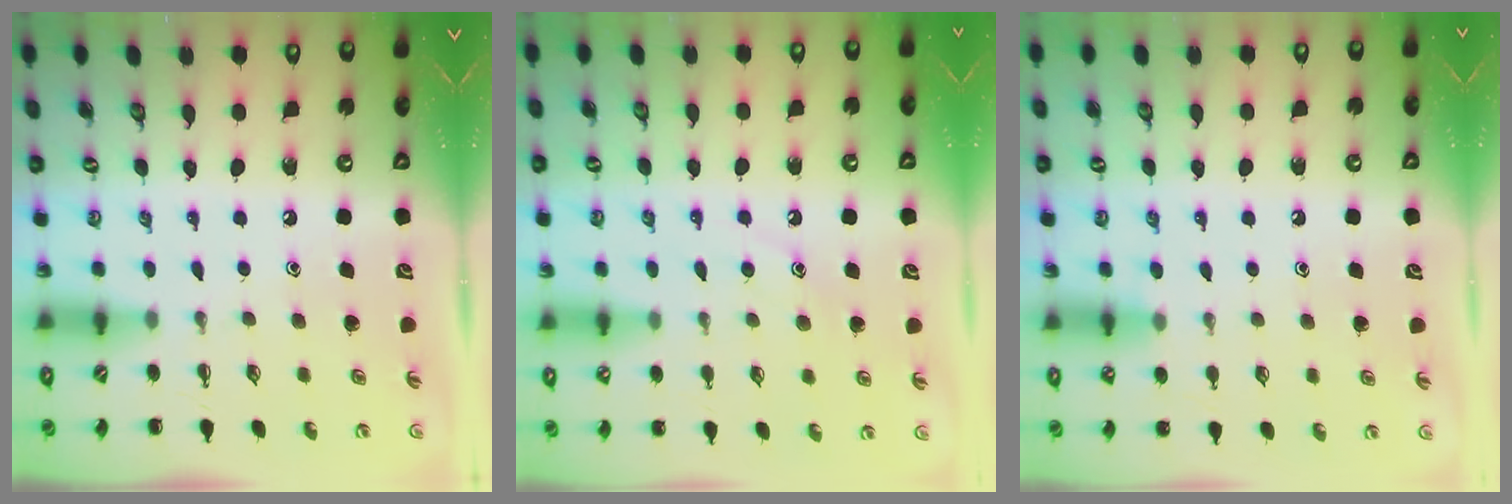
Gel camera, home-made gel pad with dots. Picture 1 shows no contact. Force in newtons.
{"total": 9.2, "press": 9.1, "slide": 1.2}
{"total": 7.2, "press": 6.8, "slide": 2.4}